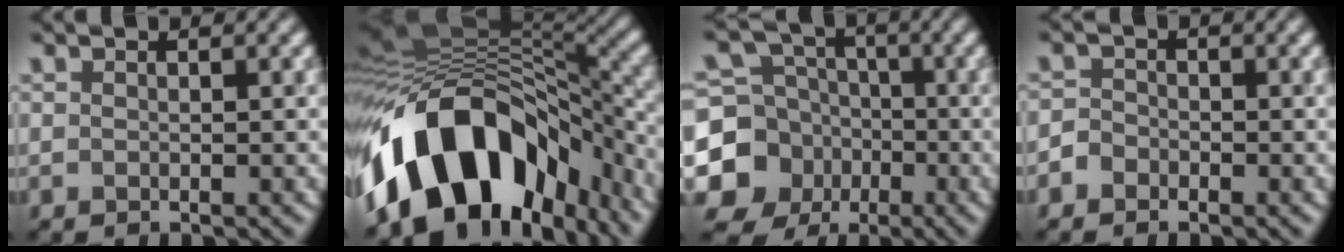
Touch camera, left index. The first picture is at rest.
{"total": 14.5, "force": [-7.0, 8.8, 9.1], "torque": [-0.150, 0.021, -0.119]}
{"total": 10.3, "force": [-3.1, 9.5, 2.6], "torque": [-0.075, -0.025, -0.080]}
{"total": 1.3, "force": [-0.9, 0.9, 0.1], "torque": [0.007, 0.008, -0.023]}